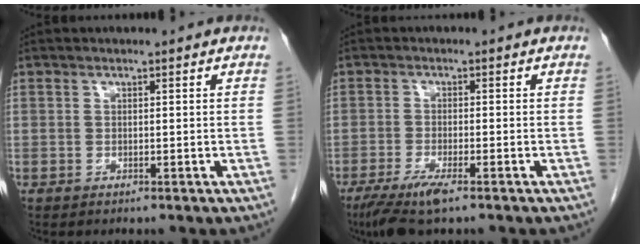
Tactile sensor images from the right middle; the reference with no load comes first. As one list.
[{"total": 5.8, "force": [-3.8, 0.7, 4.3], "torque": [-0.086, -0.016, -0.068]}]